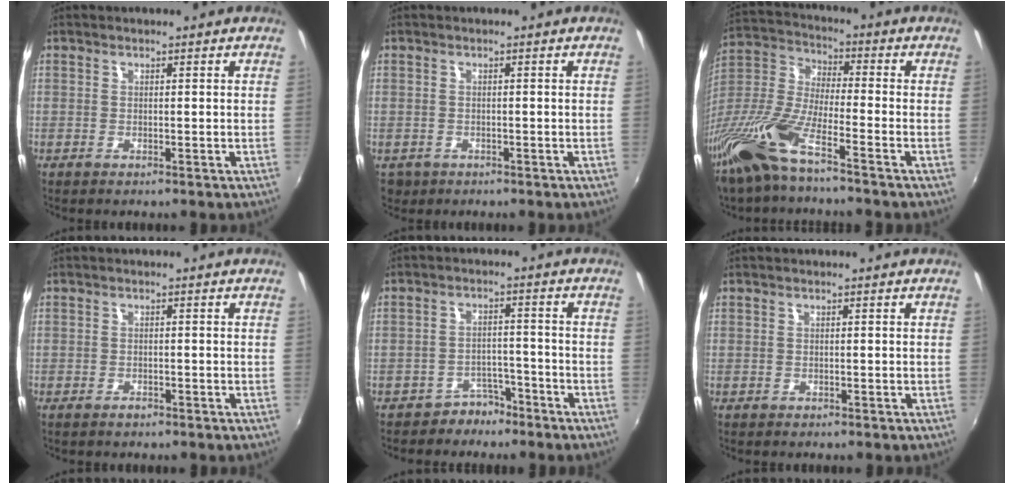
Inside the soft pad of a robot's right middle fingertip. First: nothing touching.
{"total": 3.1, "force": [-1.2, 2.6, 1.2], "torque": [-0.030, -0.007, -0.014]}
{"total": 15.6, "force": [-10.4, 2.8, 11.3], "torque": [-0.253, -0.018, -0.217]}
{"total": 1.1, "force": [-0.9, 0.6, 0.3], "torque": [-0.007, -0.003, -0.017]}
{"total": 4.6, "force": [-3.7, 2.6, 0.3], "torque": [-0.008, 0.017, -0.058]}
{"total": 0.0}